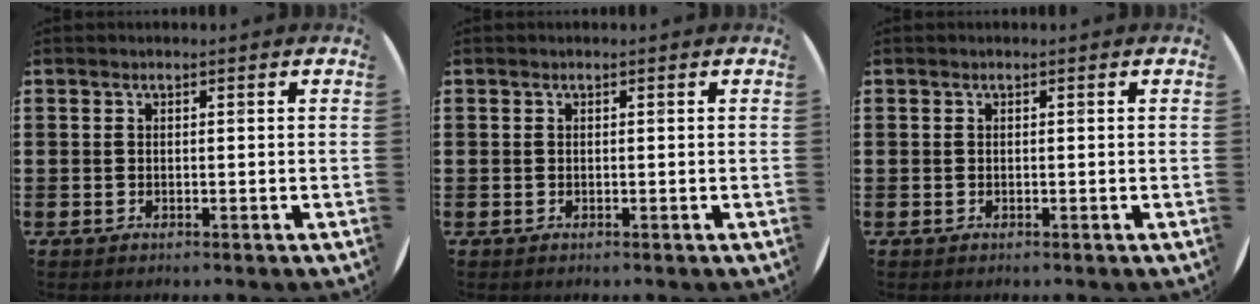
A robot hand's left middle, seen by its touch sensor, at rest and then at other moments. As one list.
[{"total": 0.0}, {"total": 0.0}]